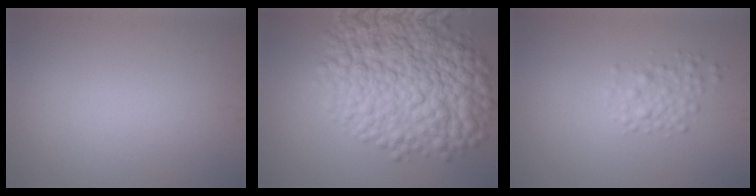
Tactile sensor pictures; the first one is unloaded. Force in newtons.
{"total": 11.5, "press": 11.4, "slide": 0.2}
{"total": 2.0, "press": 2.0, "slide": 0.0}